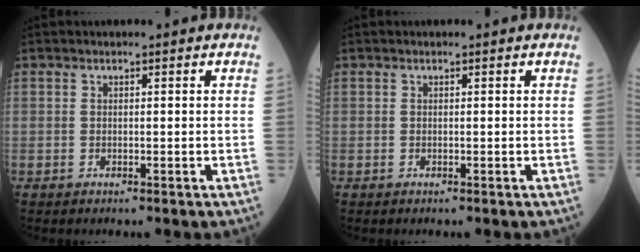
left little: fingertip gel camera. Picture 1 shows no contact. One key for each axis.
{"total": 0.0}